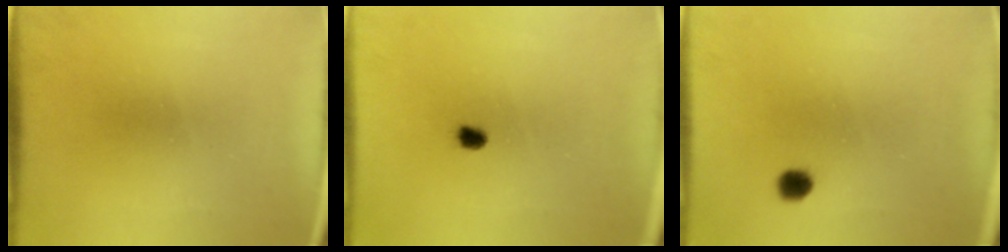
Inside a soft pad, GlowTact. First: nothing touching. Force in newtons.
{"total": 1.7}
{"total": 2.2}